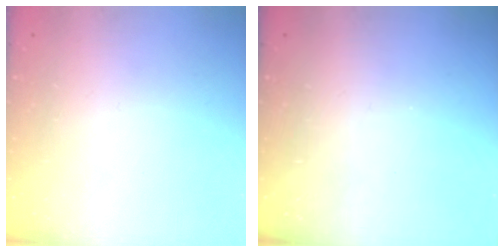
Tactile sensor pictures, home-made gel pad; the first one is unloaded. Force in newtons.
{"total": 0.0}